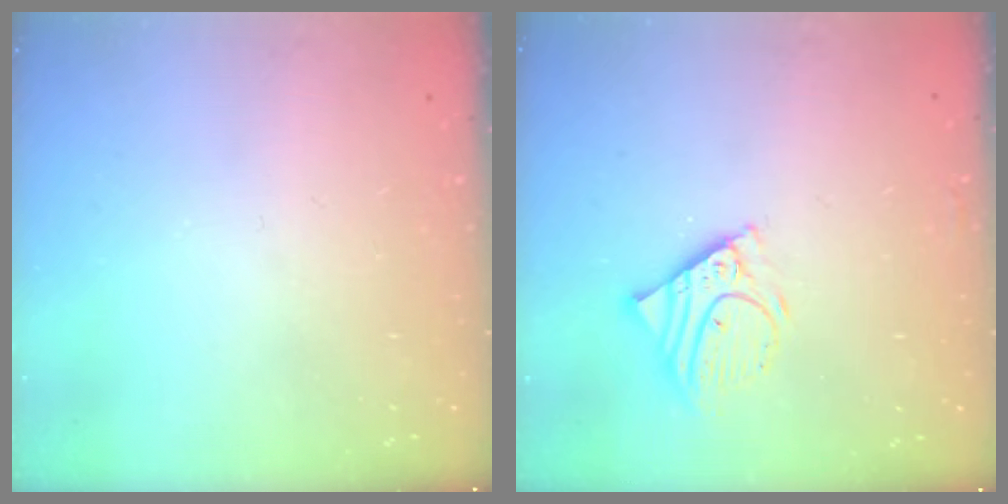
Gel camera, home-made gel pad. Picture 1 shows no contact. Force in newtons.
{"total": 6.9, "press": 6.9, "slide": 0.6}